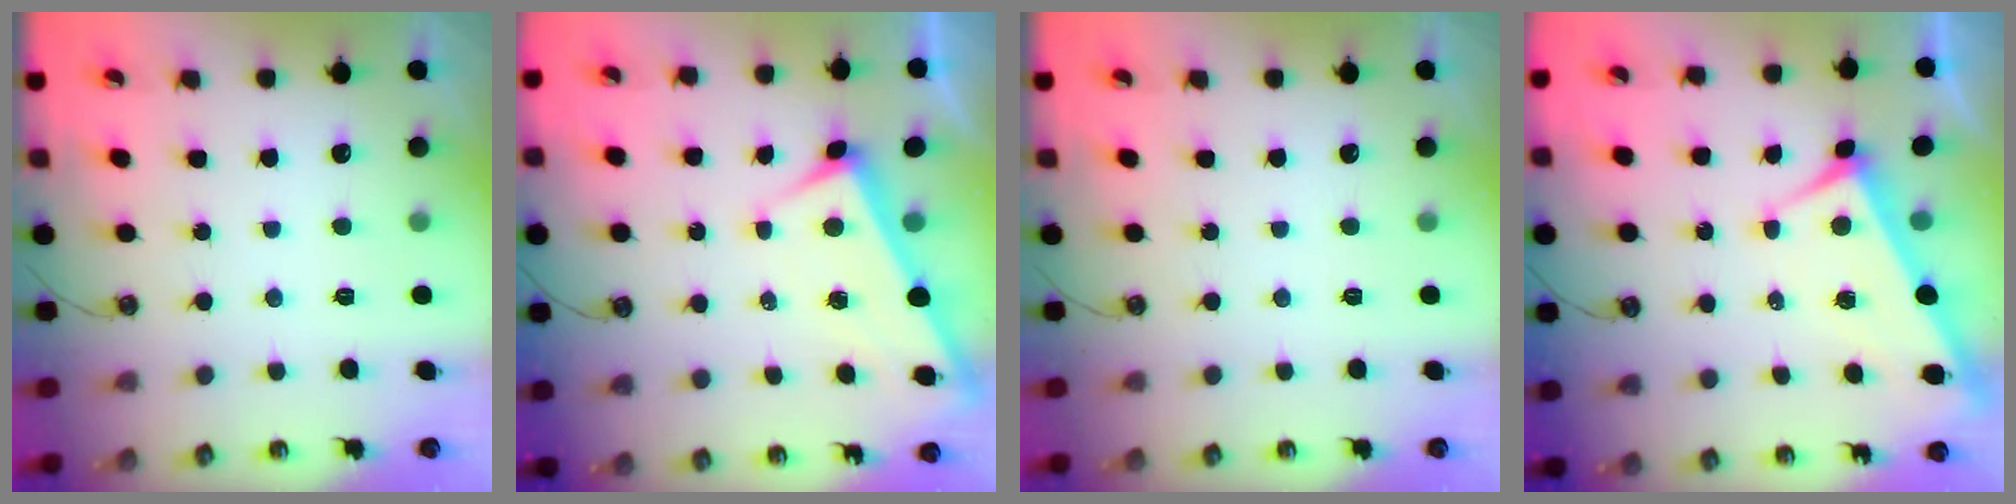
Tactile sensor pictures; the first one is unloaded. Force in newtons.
{"total": 3.0, "press": 3.0, "slide": 0.2}
{"total": 0.0}
{"total": 3.2, "press": 3.2, "slide": 0.8}